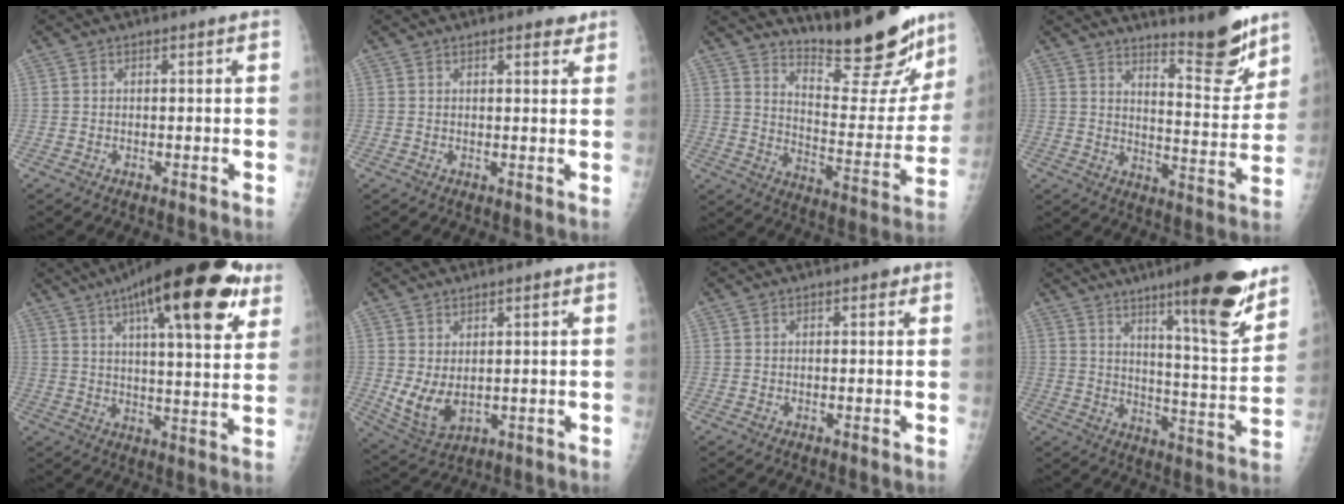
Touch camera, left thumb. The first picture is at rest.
{"total": 2.5, "force": [1.9, 1.0, 1.3], "torque": [-0.004, -0.009, 0.020]}
{"total": 20.5, "force": [17.5, 4.5, 9.8], "torque": [-0.102, -0.135, 0.251]}
{"total": 11.7, "force": [9.6, 1.8, 6.3], "torque": [-0.063, -0.084, 0.151]}
{"total": 24.9, "force": [13.3, 7.1, 19.8], "torque": [-0.278, -0.018, 0.192]}
{"total": 6.9, "force": [0.9, 4.0, 5.6], "torque": [-0.099, -0.014, 0.035]}
{"total": 0.9, "force": [0.5, 0.6, 0.6], "torque": [0.000, 0.000, 0.001]}
{"total": 18.5, "force": [12.2, 2.7, 13.6], "torque": [-0.164, -0.078, 0.183]}